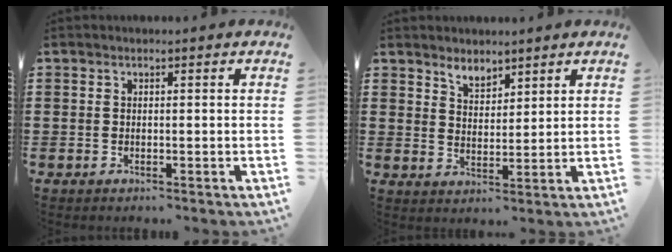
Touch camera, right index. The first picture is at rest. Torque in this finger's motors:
{"motor_torque": [0.00, 0.00, 0.04, 0.05]}